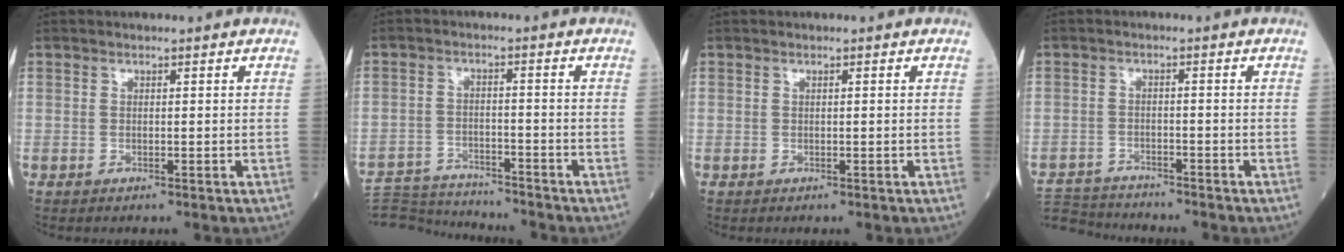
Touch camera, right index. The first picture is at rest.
{"total": 11.0, "force": [-10.9, 0.8, 1.6], "torque": [-0.026, 0.006, -0.177]}
{"total": 0.0}
{"total": 7.7, "force": [-7.6, 1.0, 0.3], "torque": [-0.007, -0.001, -0.136]}